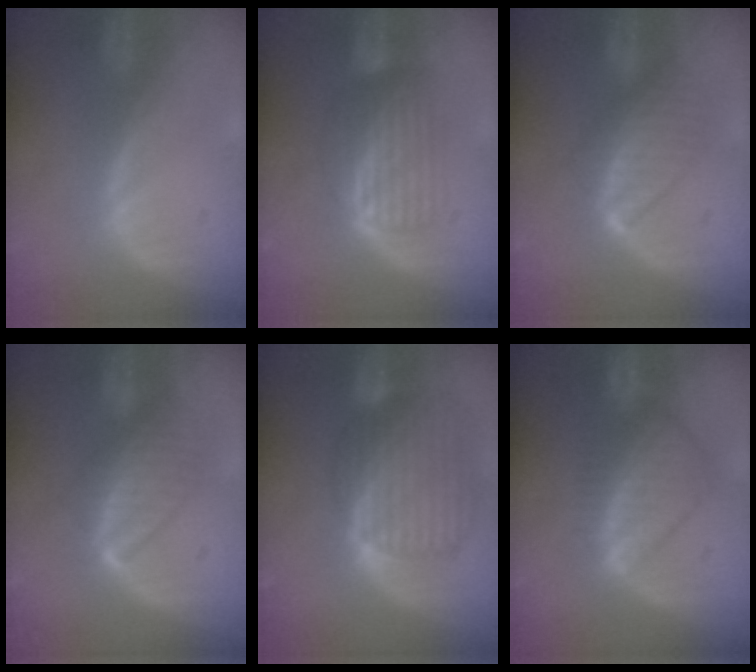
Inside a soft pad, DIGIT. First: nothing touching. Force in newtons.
{"total": 6.5, "press": 6.3, "slide": 1.6}
{"total": 6.4, "press": 6.4, "slide": 0.8}
{"total": 6.5, "press": 6.4, "slide": 0.6}
{"total": 10.7, "press": 9.1, "slide": 5.5}
{"total": 7.7, "press": 7.0, "slide": 3.2}